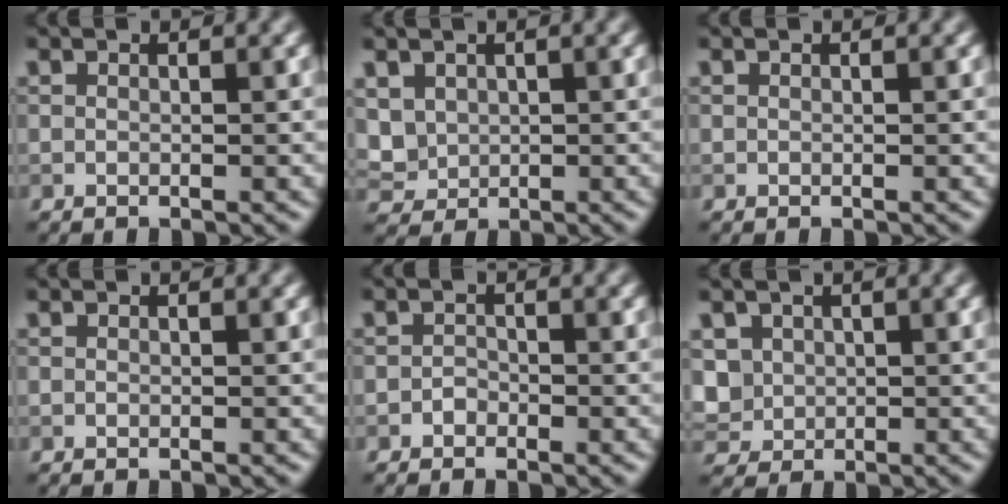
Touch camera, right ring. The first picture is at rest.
{"total": 2.8, "force": [0.6, 2.4, 1.3], "torque": [-0.039, -0.004, 0.018]}
{"total": 0.0}
{"total": 0.0}
{"total": 0.9, "force": [-0.7, 0.6, 0.1], "torque": [0.000, -0.002, -0.014]}
{"total": 3.6, "force": [0.5, 3.2, 1.7], "torque": [-0.050, 0.002, 0.014]}